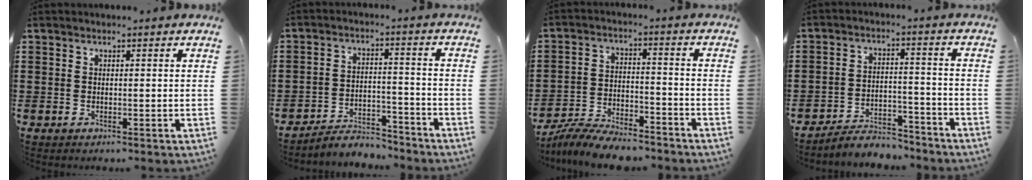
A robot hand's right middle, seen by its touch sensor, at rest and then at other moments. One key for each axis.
{"total": 5.1, "fx": -4.9, "fy": 1.1, "fz": 0.5, "tx": -0.011, "ty": 0.011, "tz": -0.101}
{"total": 7.7, "fx": -7.4, "fy": 1.2, "fz": 2.0, "tx": -0.035, "ty": 0.015, "tz": -0.143}
{"total": 5.4, "fx": -5.3, "fy": 1.1, "fz": 0.7, "tx": -0.012, "ty": 0.012, "tz": -0.106}